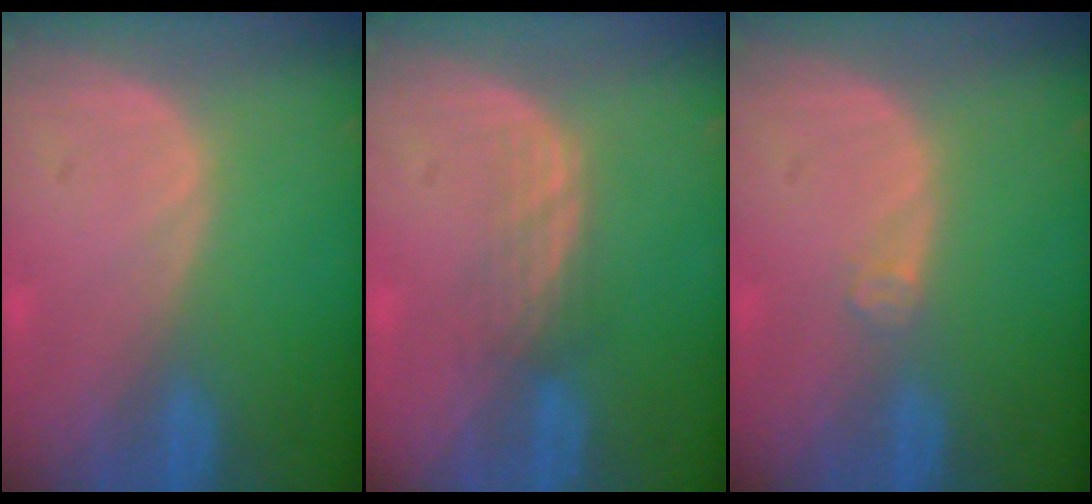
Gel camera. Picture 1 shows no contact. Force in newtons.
{"total": 2.8, "press": 2.5, "slide": 1.2}
{"total": 1.5, "press": 1.2, "slide": 0.9}